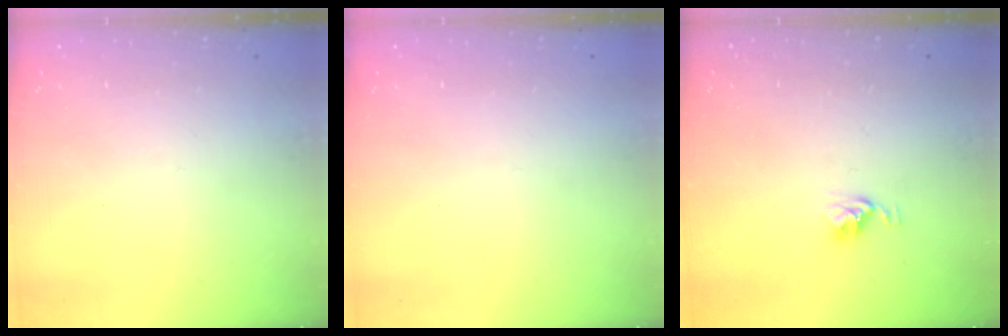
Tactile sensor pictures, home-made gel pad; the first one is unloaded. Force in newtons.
{"total": 0.0}
{"total": 4.0, "press": 4.0, "slide": 0.5}